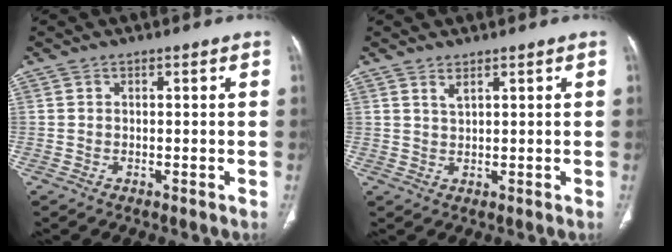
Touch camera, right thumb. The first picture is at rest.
{"total": 1.6, "force": [1.2, 0.4, 1.0], "torque": [-0.020, -0.008, 0.028]}